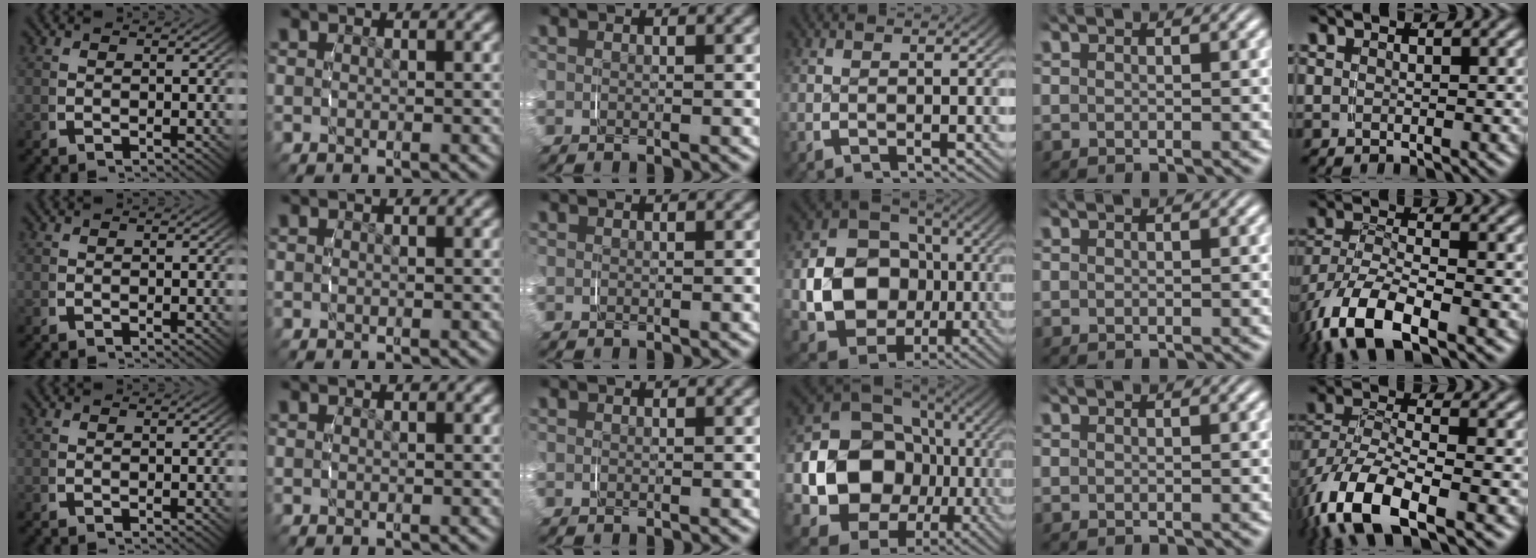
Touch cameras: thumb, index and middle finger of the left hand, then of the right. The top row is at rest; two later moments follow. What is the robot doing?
{"motion": "grasp_and_lifting", "object": "paper"}